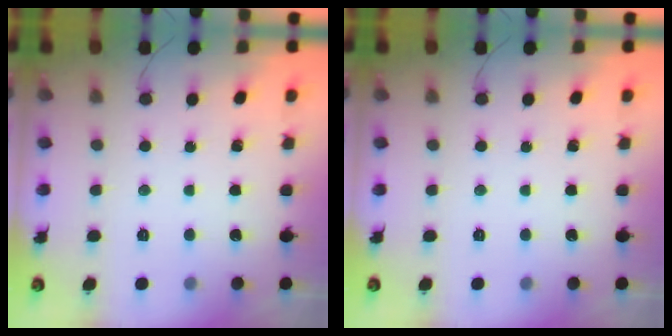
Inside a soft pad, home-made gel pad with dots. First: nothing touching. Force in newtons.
{"total": 0.0}